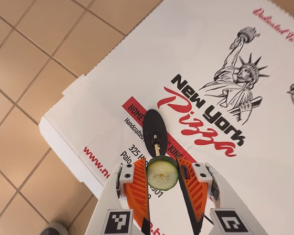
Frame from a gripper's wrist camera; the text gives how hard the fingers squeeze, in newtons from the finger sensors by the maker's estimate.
{"total": 7.2, "left": 7.4, "right": 7.0}